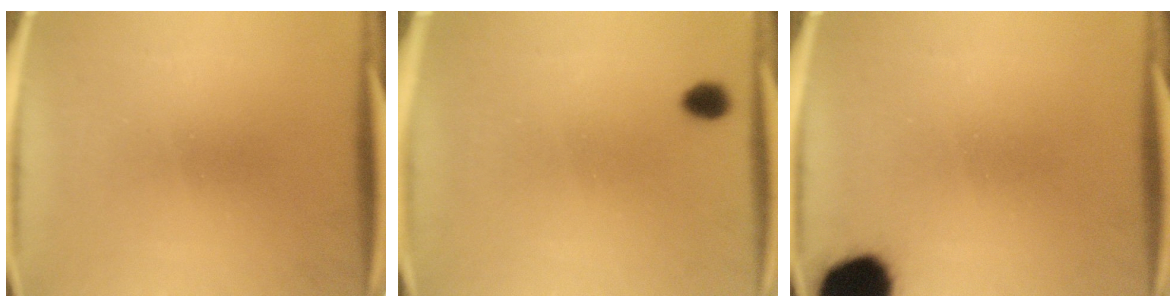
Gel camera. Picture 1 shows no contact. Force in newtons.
{"total": 3.0}
{"total": 13.5}